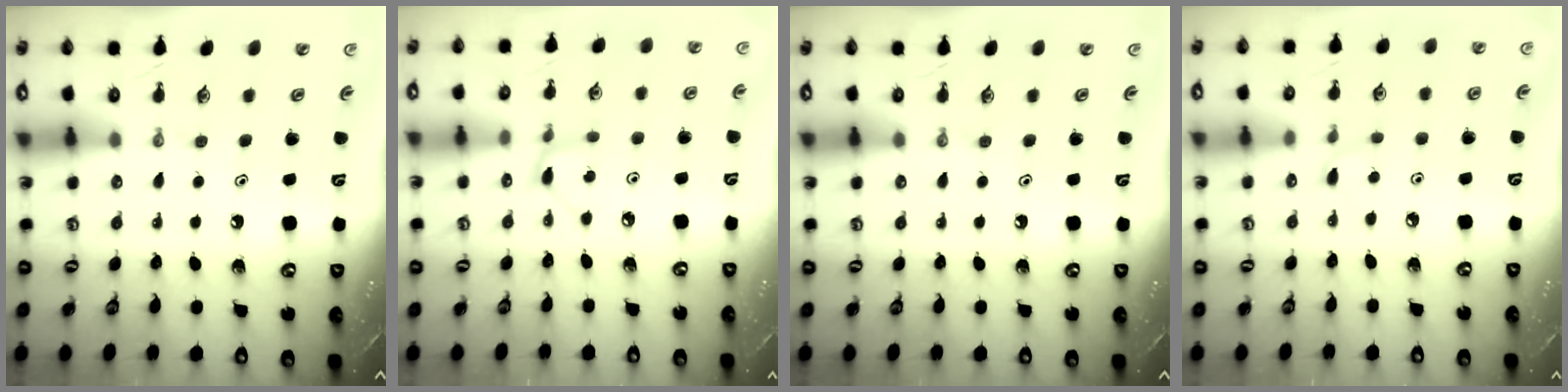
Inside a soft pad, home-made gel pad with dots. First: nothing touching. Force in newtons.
{"total": 3.8, "press": 3.8, "slide": 0.6}
{"total": 0.0}
{"total": 2.2, "press": 2.2, "slide": 0.3}